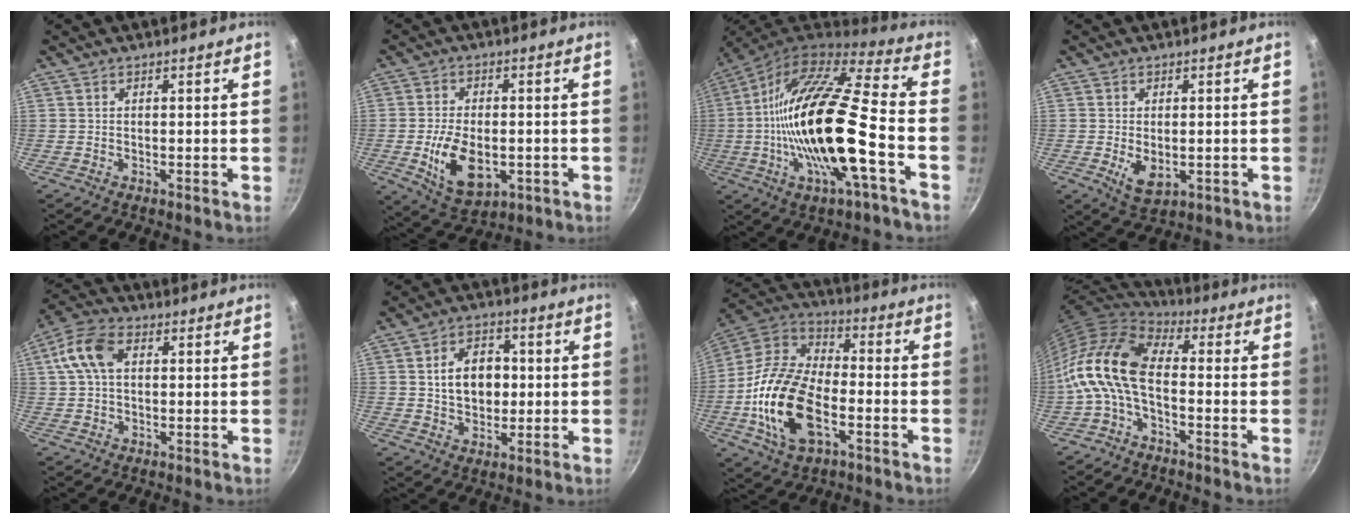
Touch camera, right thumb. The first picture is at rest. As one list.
[{"total": 11.8, "force": [-2.5, 6.9, 9.2], "torque": [-0.151, -0.003, -0.030]}, {"total": 23.5, "force": [-5.1, 6.3, 22.1], "torque": [-0.399, 0.019, -0.105]}, {"total": 5.2, "force": [-0.8, 3.1, 4.1], "torque": [-0.065, -0.015, -0.003]}, {"total": 9.1, "force": [2.0, 5.8, 6.7], "torque": [-0.130, 0.018, 0.024]}, {"total": 10.2, "force": [0.9, 7.4, 7.0], "torque": [-0.082, 0.010, 0.015]}, {"total": 20.9, "force": [-5.8, 11.7, 16.4], "torque": [-0.304, 0.031, -0.120]}, {"total": 12.9, "force": [-2.8, 6.8, 10.6], "torque": [-0.208, 0.040, -0.075]}]